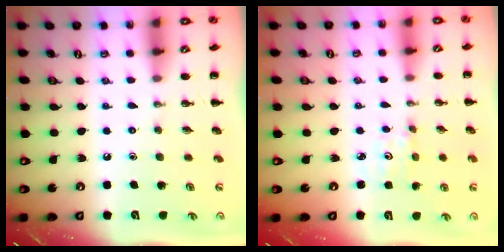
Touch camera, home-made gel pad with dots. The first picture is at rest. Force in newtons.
{"total": 1.8, "press": 1.7, "slide": 0.6}